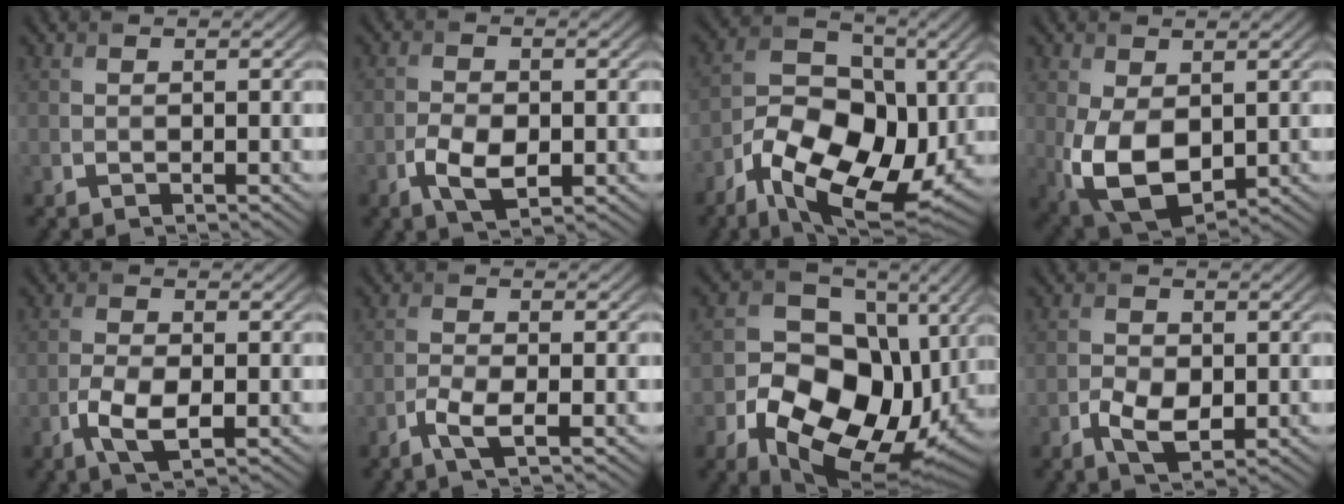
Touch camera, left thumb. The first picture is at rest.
{"total": 4.7, "force": [-1.6, 2.5, 3.6], "torque": [-0.077, -0.004, -0.031]}
{"total": 14.8, "force": [-5.6, 9.2, 10.2], "torque": [-0.194, -0.024, -0.104]}
{"total": 9.5, "force": [-0.8, 5.9, 7.5], "torque": [-0.178, -0.018, -0.008]}
{"total": 4.9, "force": [-1.8, 2.2, 4.0], "torque": [-0.088, -0.004, -0.037]}
{"total": 3.1, "force": [-1.7, 0.8, 2.5], "torque": [-0.059, 0.002, -0.039]}
{"total": 15.4, "force": [-3.4, 11.4, 9.8], "torque": [-0.177, -0.044, -0.050]}
{"total": 4.0, "force": [-1.2, 2.5, 2.9], "torque": [-0.060, -0.007, -0.024]}